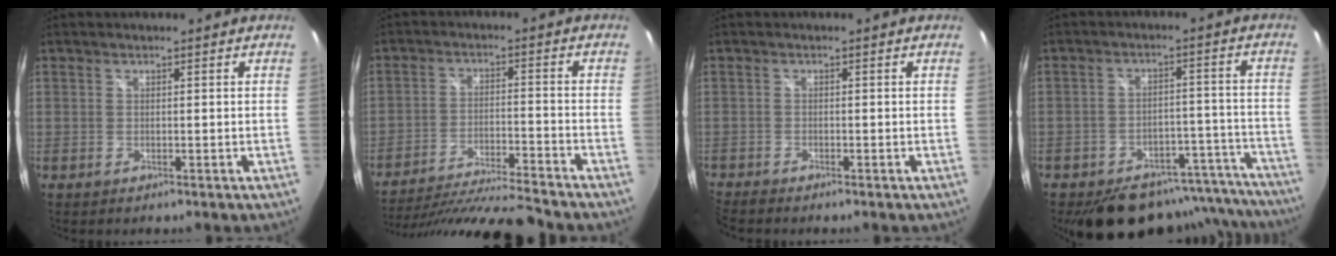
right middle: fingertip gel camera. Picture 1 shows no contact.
{"total": 18.7, "force": [-16.9, 0.4, 8.0], "torque": [-0.154, -0.037, -0.272]}
{"total": 2.1, "force": [-2.1, 0.0, 0.2], "torque": [-0.014, -0.013, -0.045]}
{"total": 20.5, "force": [-18.0, 7.8, 6.0], "torque": [-0.098, 0.039, -0.216]}